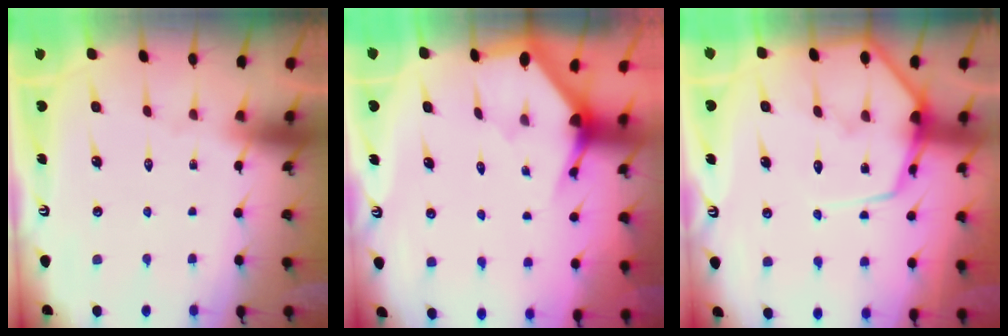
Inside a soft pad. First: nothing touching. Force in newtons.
{"total": 2.9, "press": 2.9, "slide": 0.1}
{"total": 11.4, "press": 11.4, "slide": 1.0}